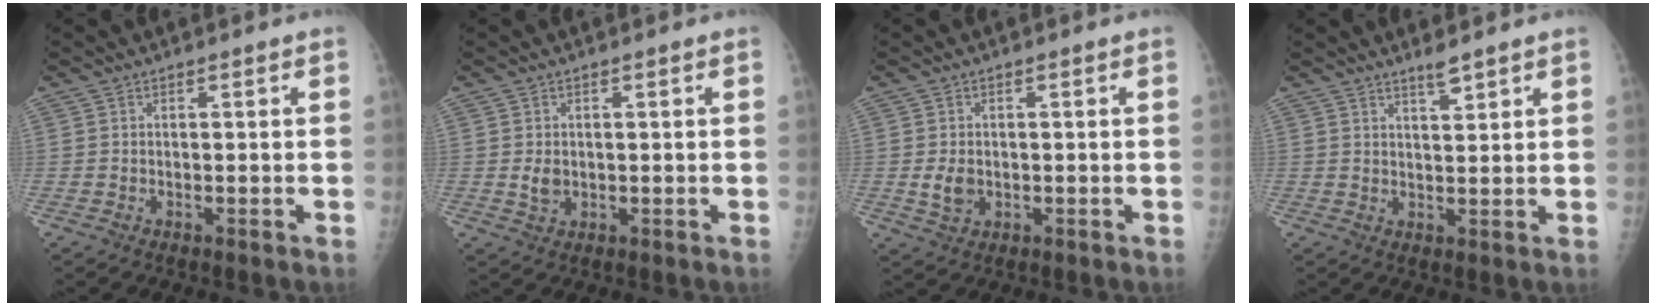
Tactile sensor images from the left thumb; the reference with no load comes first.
{"total": 2.6, "force": [0.2, 2.0, 1.7], "torque": [-0.023, -0.004, 0.009]}
{"total": 3.6, "force": [-0.2, 2.7, 2.3], "torque": [-0.036, -0.004, 0.002]}
{"total": 2.9, "force": [2.5, 0.4, 1.5], "torque": [-0.020, -0.021, 0.044]}